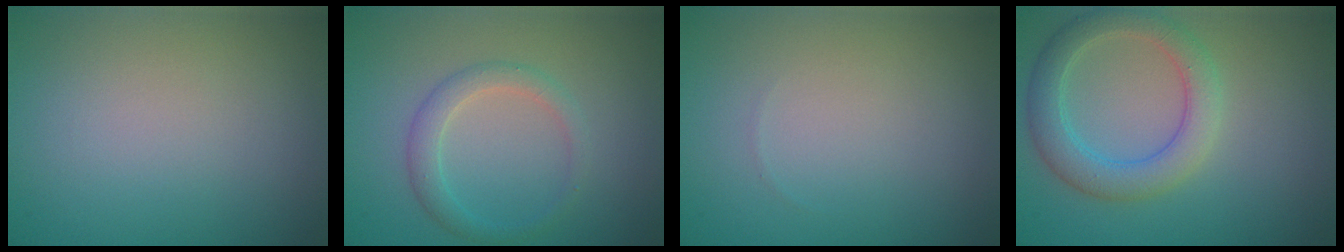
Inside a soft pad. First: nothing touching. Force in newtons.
{"total": 2.2, "press": 2.2, "slide": 0.1}
{"total": 0.0}
{"total": 4.1, "press": 4.1, "slide": 0.1}